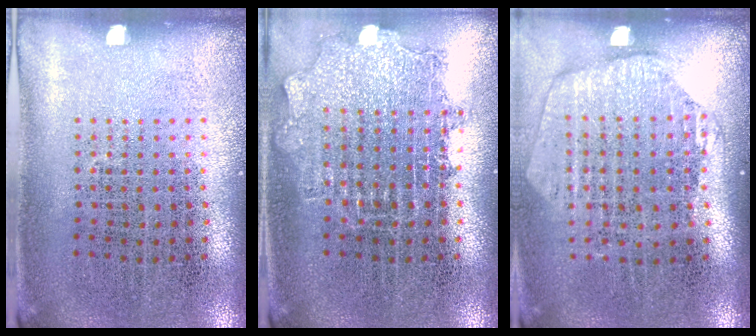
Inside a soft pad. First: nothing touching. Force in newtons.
{"total": 1.2, "press": 1.2, "slide": 0.3}
{"total": 1.6, "press": 1.4, "slide": 0.7}